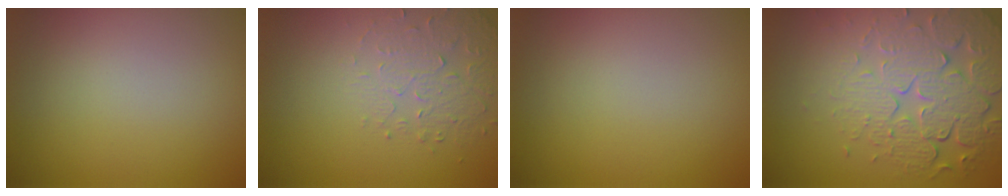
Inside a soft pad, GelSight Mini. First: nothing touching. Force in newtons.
{"total": 1.9, "press": 1.5, "slide": 1.1}
{"total": 0.0}
{"total": 7.6, "press": 5.5, "slide": 5.3}